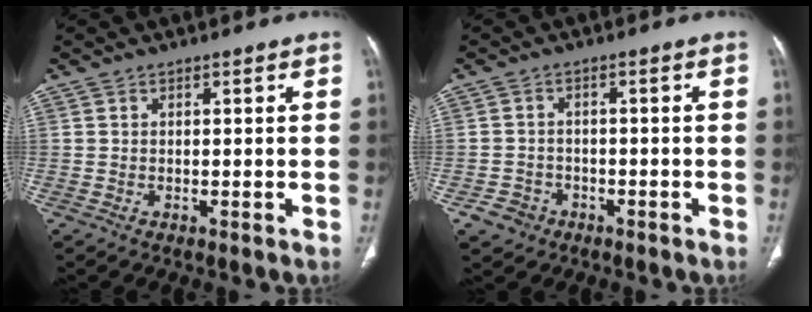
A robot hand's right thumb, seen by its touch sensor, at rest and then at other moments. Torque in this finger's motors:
{"motor_torque": [1.43, 1.65, -0.20, -0.23, 0.04]}